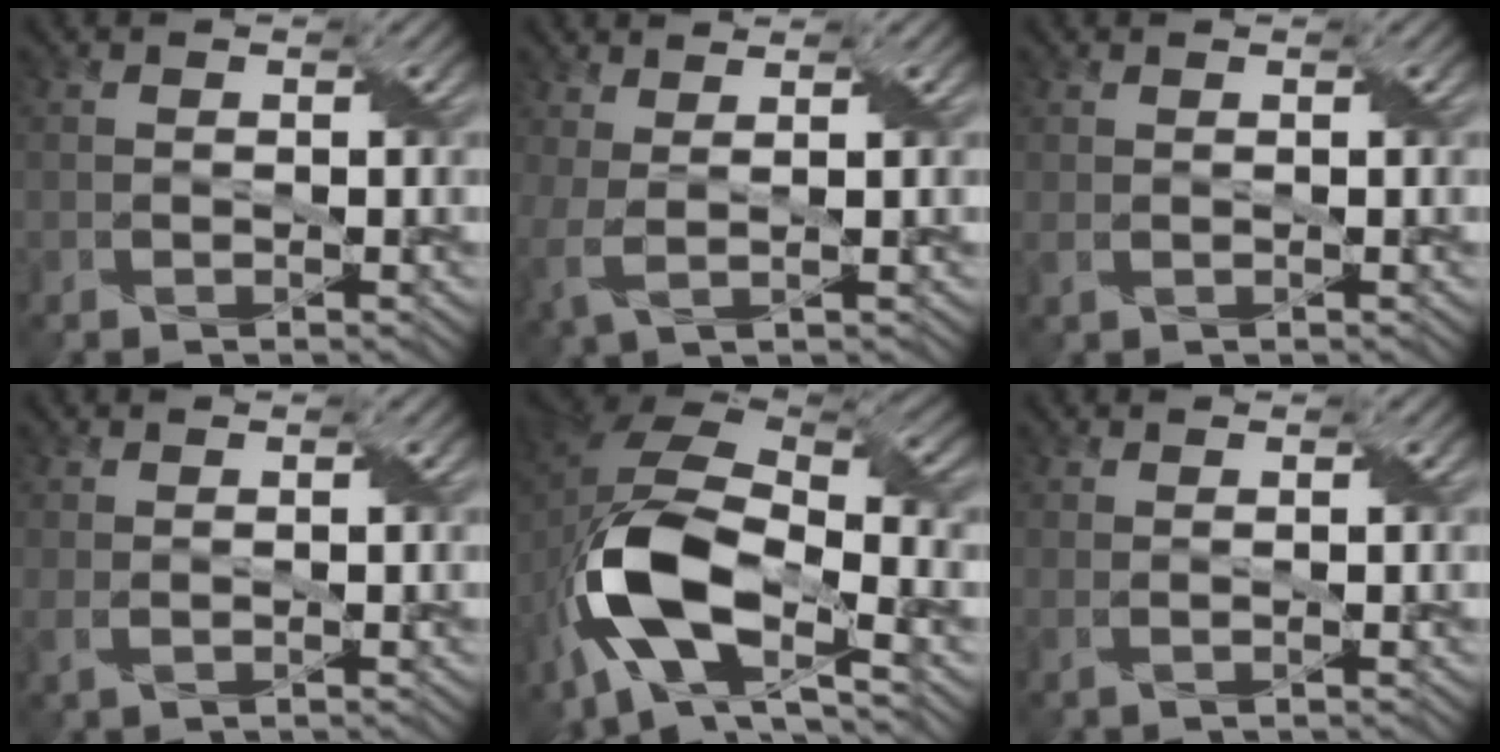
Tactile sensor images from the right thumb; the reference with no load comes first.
{"total": 3.2, "force": [1.4, 0.7, 2.8], "torque": [-0.067, 0.008, 0.027]}
{"total": 0.9, "force": [0.3, 0.4, 0.8], "torque": [-0.021, 0.004, 0.009]}
{"total": 1.3, "force": [0.7, 0.4, 1.1], "torque": [-0.030, 0.004, 0.016]}
{"total": 14.3, "force": [-4.9, 6.8, 11.6], "torque": [-0.237, -0.009, -0.101]}
{"total": 1.2, "force": [0.8, 0.1, 0.9], "torque": [-0.021, 0.001, 0.010]}